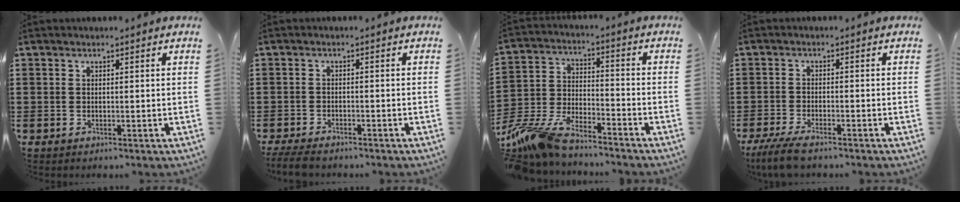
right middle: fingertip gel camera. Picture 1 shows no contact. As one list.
[{"total": 2.7, "force": [-2.5, 0.4, 0.9], "torque": [-0.031, -0.003, -0.055]}, {"total": 9.4, "force": [-8.8, 1.4, 3.1], "torque": [-0.082, 0.004, -0.180]}, {"total": 4.1, "force": [-3.4, 0.4, 2.1], "torque": [-0.056, -0.011, -0.070]}]